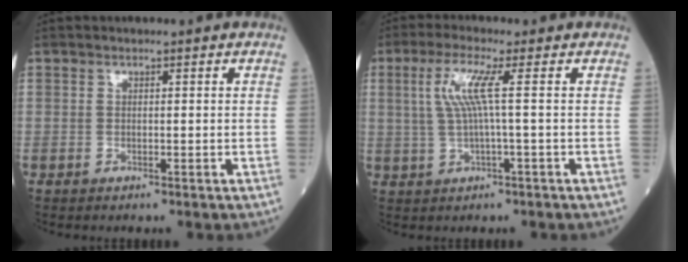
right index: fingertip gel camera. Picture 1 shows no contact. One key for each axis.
{"total": 5.4, "fx": 1.0, "fy": -0.6, "fz": 5.3, "tx": -0.118, "ty": 0.011, "tz": 0.024}